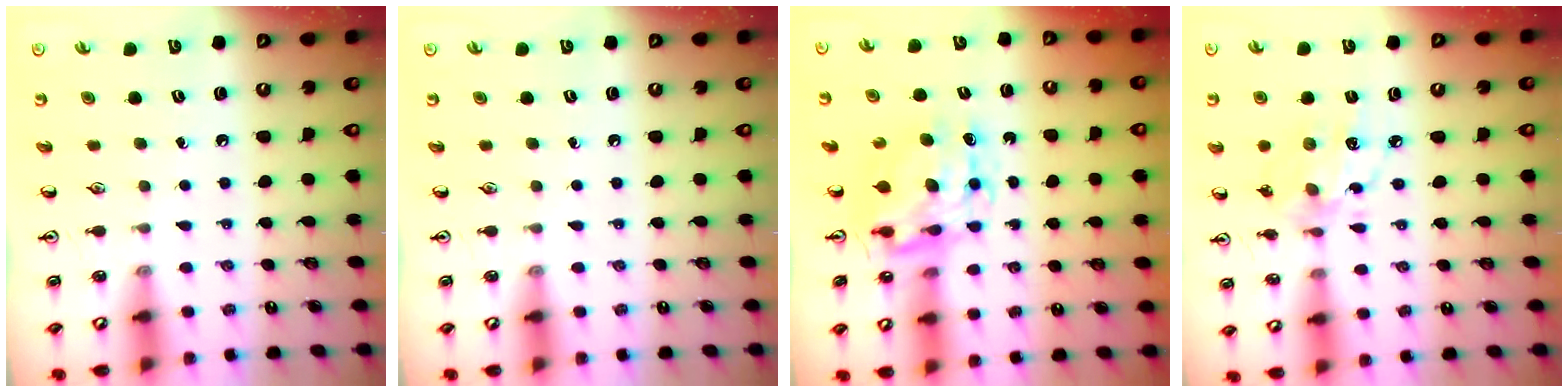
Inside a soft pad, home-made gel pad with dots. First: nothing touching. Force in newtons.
{"total": 0.0}
{"total": 9.1, "press": 9.0, "slide": 0.8}
{"total": 11.2, "press": 11.2, "slide": 0.7}